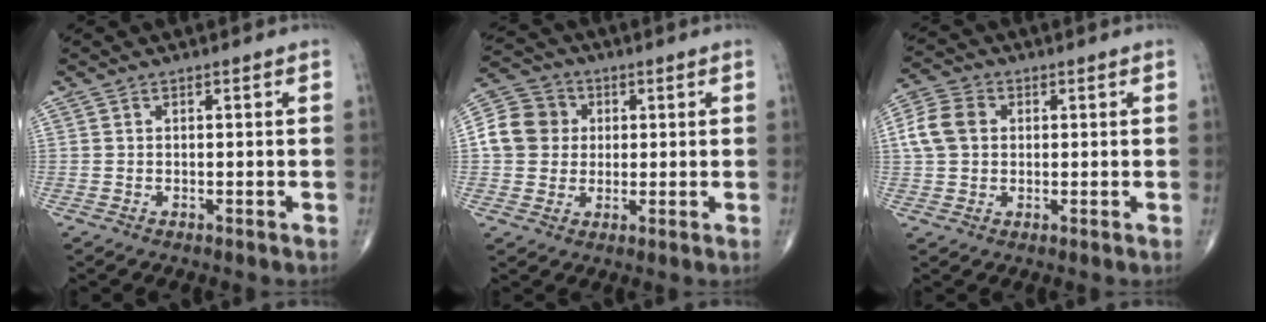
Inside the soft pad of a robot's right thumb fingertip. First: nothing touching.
{"total": 9.6, "force": [1.0, 8.8, 3.8], "torque": [-0.058, 0.015, 0.009]}
{"total": 7.4, "force": [1.1, 5.7, 4.5], "torque": [-0.090, 0.013, 0.017]}